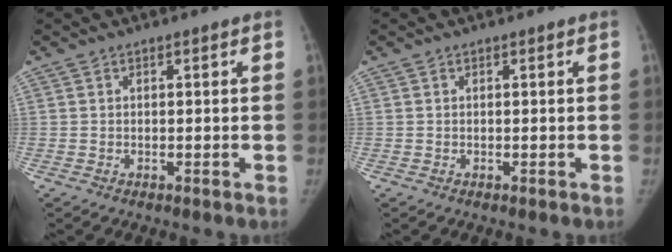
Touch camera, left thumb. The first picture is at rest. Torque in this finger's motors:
{"motor_torque": [0.06, -0.04, 0.10, -0.09, 0.01]}